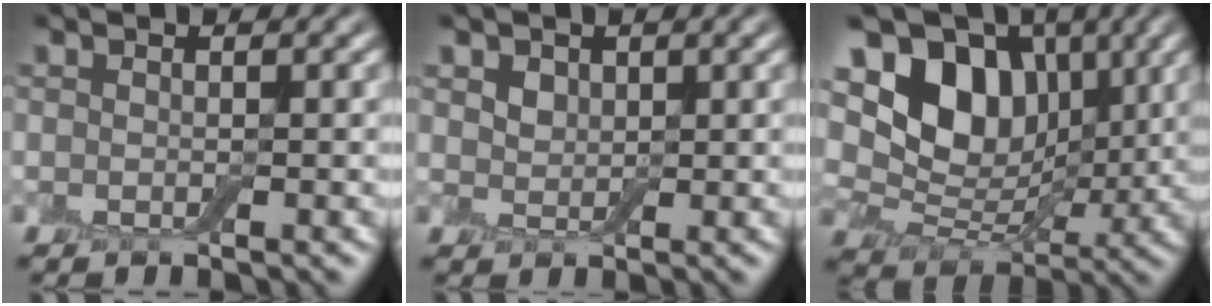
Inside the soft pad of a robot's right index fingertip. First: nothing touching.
{"total": 2.1, "force": [1.2, 1.5, 0.9], "torque": [-0.021, 0.003, 0.021]}
{"total": 10.5, "force": [3.5, 7.6, 6.4], "torque": [-0.121, 0.008, 0.048]}